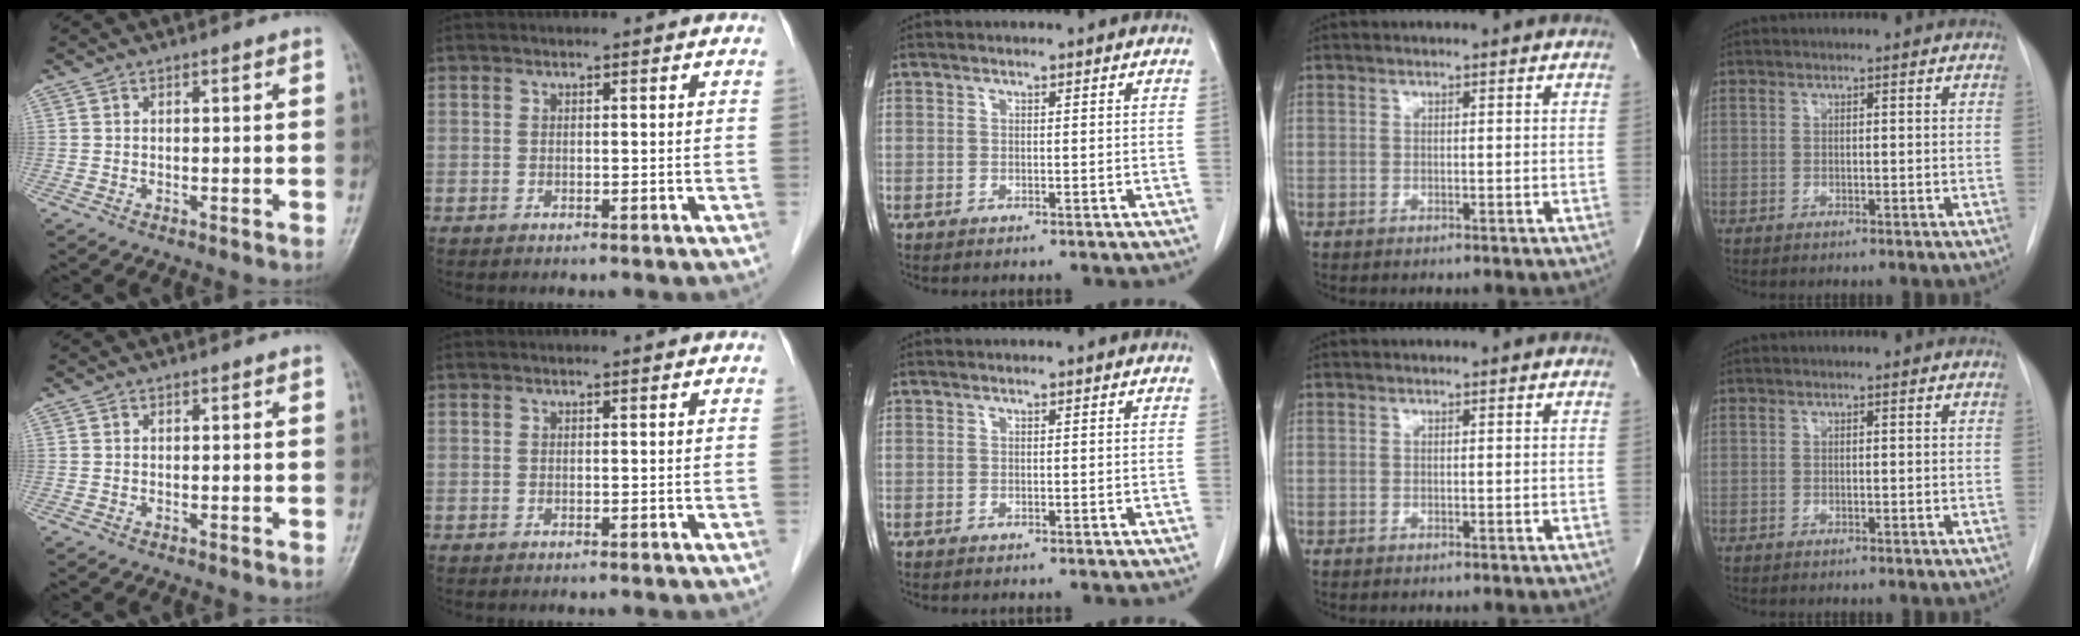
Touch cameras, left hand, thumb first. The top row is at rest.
{}